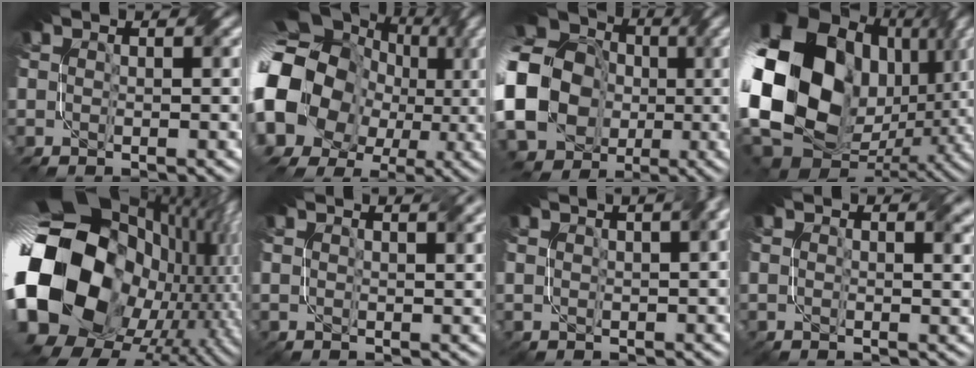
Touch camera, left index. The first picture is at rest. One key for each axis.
{"total": 18.1, "fx": -0.7, "fy": 15.3, "fz": 9.5, "tx": -0.195, "ty": 0.005, "tz": -0.038}
{"total": 24.6, "fx": -2.9, "fy": 22.3, "fz": 9.8, "tx": -0.218, "ty": -0.014, "tz": -0.111}
{"total": 22.9, "fx": 1.3, "fy": 17.5, "fz": 14.7, "tx": -0.309, "ty": -0.019, "tz": -0.009}
{"total": 22.7, "fx": -2.6, "fy": 17.0, "fz": 14.8, "tx": -0.309, "ty": -0.023, "tz": -0.063}
{"total": 2.4, "fx": 2.2, "fy": 0.7, "fz": 0.8, "tx": -0.001, "ty": 0.005, "tz": 0.026}
{"total": 4.4, "fx": 2.4, "fy": 1.8, "fz": 3.2, "tx": -0.021, "ty": 0.018, "tz": 0.028}
{"total": 1.9, "fx": 1.4, "fy": 1.0, "fz": 0.7, "tx": -0.010, "ty": -0.005, "tz": 0.024}